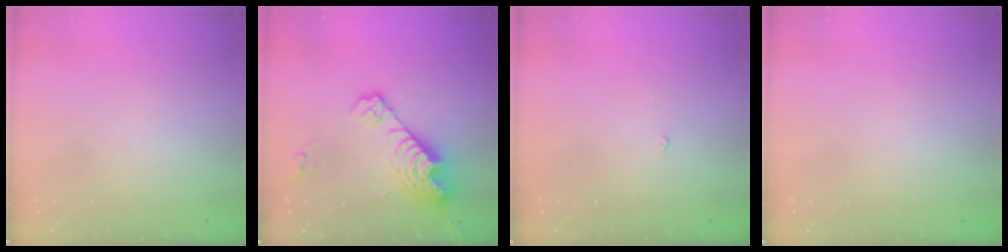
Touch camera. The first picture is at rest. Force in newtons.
{"total": 14.0, "press": 13.9, "slide": 1.3}
{"total": 2.2, "press": 2.1, "slide": 0.4}
{"total": 0.0}